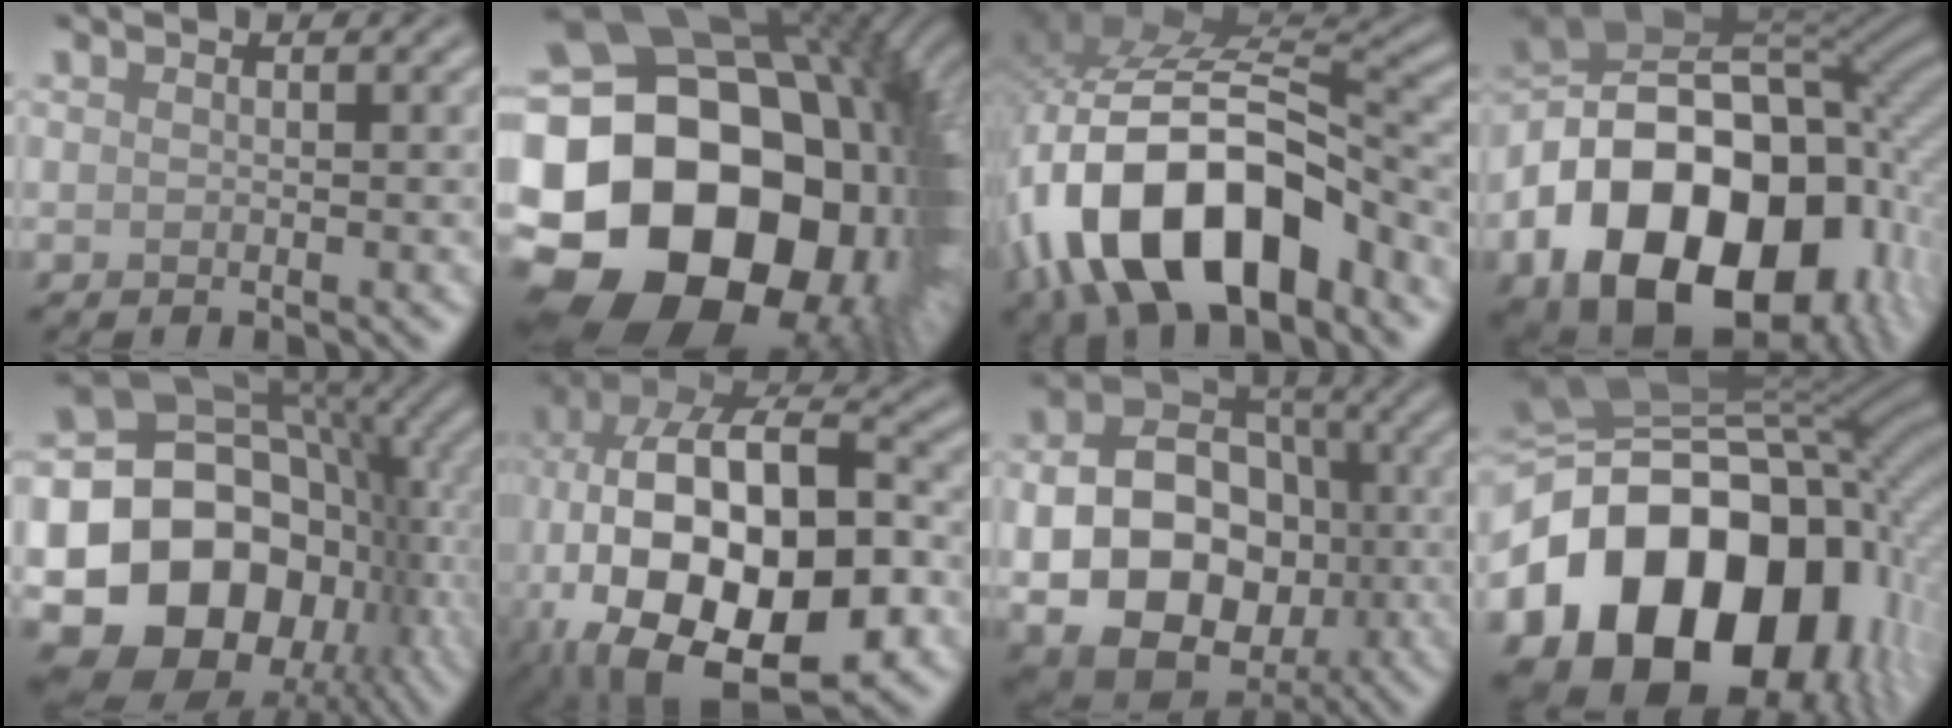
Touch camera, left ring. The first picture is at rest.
{"total": 24.7, "force": [-4.4, 19.5, 14.6], "torque": [-0.250, -0.027, -0.104]}
{"total": 14.3, "force": [-6.2, 7.2, 10.7], "torque": [-0.193, -0.002, -0.107]}
{"total": 20.2, "force": [-6.9, 13.8, 13.0], "torque": [-0.254, -0.027, -0.098]}
{"total": 16.4, "force": [-4.5, 12.8, 9.2], "torque": [-0.152, -0.005, -0.082]}
{"total": 19.1, "force": [-4.4, 10.4, 15.4], "torque": [-0.259, 0.013, -0.055]}
{"total": 14.3, "force": [-2.3, 11.2, 8.5], "torque": [-0.133, -0.031, -0.039]}
{"total": 20.1, "force": [-5.0, 14.9, 12.5], "torque": [-0.253, -0.021, -0.075]}